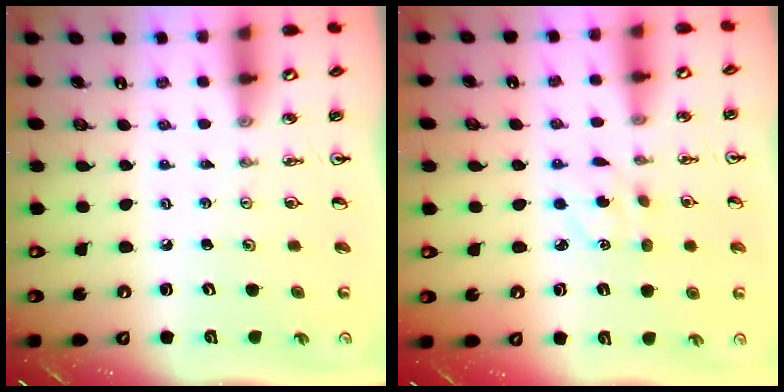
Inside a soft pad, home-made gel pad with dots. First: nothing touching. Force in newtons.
{"total": 3.2, "press": 3.1, "slide": 0.7}